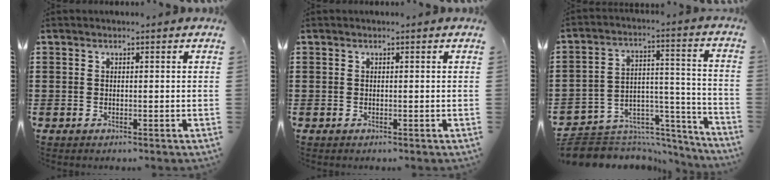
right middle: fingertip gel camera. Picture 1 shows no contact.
{"total": 0.0}
{"total": 7.0, "force": [-6.3, 3.0, 0.8], "torque": [-0.009, 0.018, -0.116]}